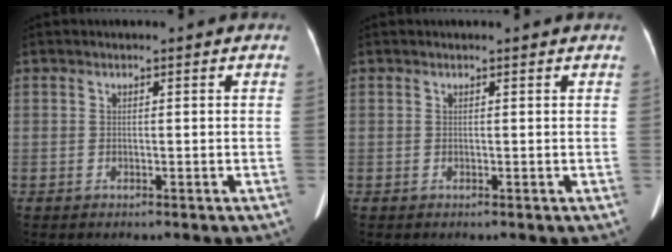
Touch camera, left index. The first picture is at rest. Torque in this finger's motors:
{"motor_torque": [0.15, -0.06, -0.01, -0.01]}